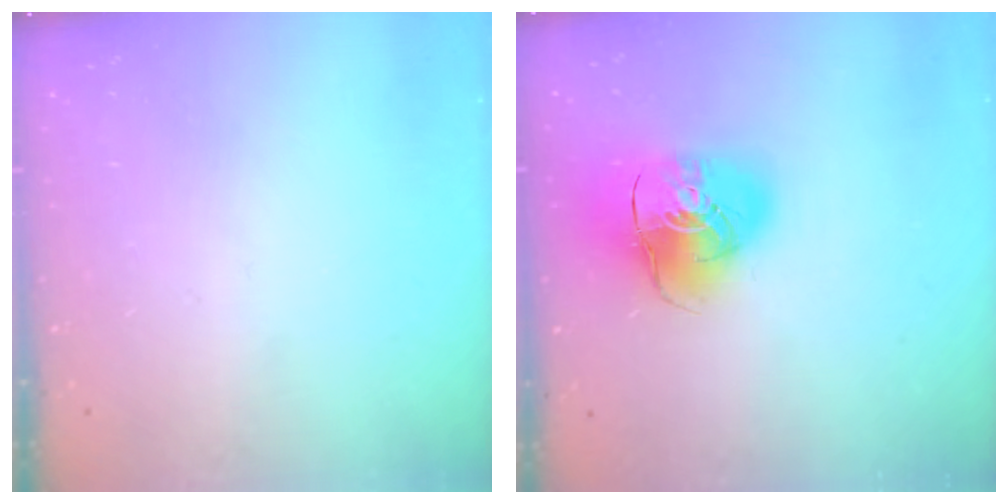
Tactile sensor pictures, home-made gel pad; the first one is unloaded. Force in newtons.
{"total": 15.4, "press": 15.2, "slide": 2.3}